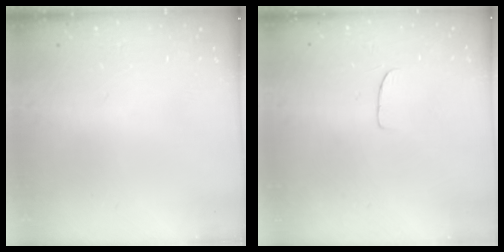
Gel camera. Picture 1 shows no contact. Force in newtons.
{"total": 5.4, "press": 5.4, "slide": 0.4}